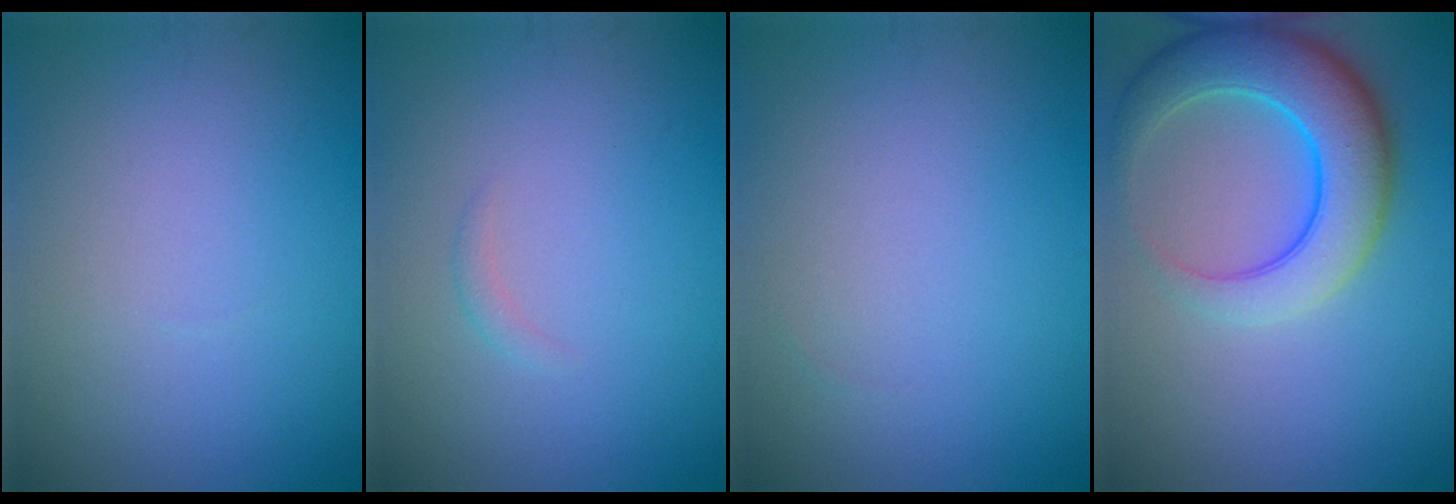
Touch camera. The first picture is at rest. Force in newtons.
{"total": 0.7, "press": 0.7, "slide": 0.0}
{"total": 0.0}
{"total": 7.6, "press": 7.6, "slide": 0.8}